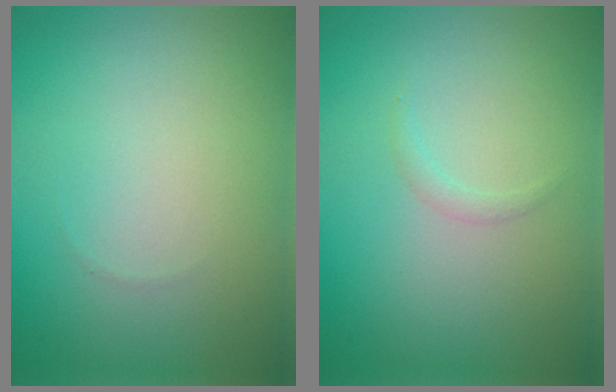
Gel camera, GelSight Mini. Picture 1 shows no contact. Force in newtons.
{"total": 0.7, "press": 0.7, "slide": 0.1}